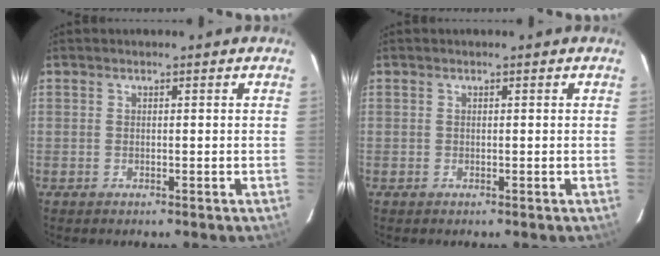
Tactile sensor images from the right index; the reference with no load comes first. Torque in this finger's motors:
{"motor_torque": [-0.09, 0.03, 0.01, 0.01]}